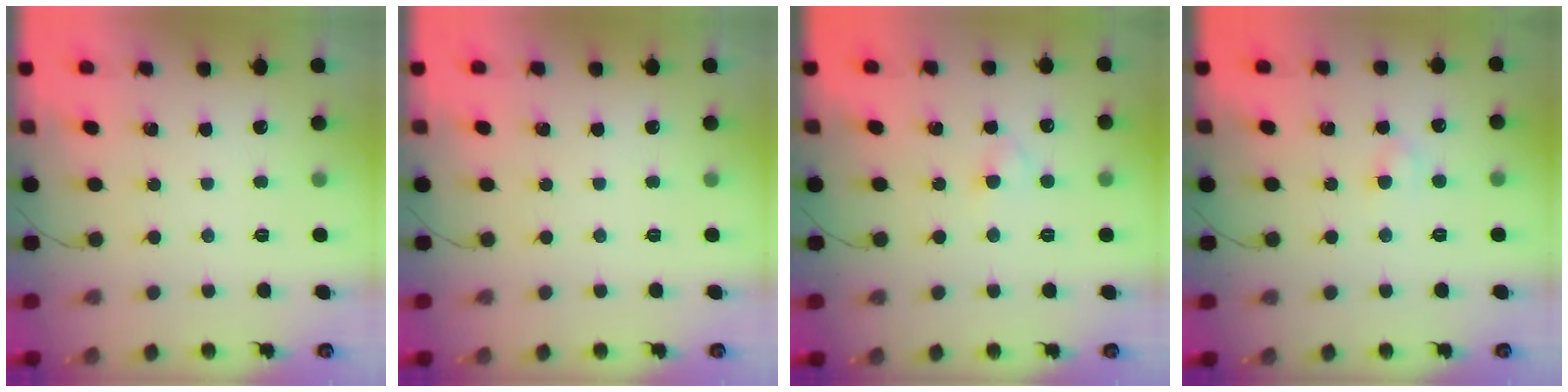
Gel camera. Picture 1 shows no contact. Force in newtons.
{"total": 0.0}
{"total": 2.5, "press": 2.3, "slide": 1.0}
{"total": 2.9, "press": 2.7, "slide": 1.1}